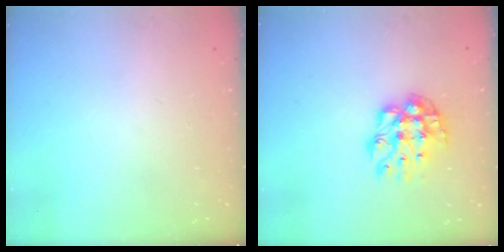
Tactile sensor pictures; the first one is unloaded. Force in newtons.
{"total": 9.4, "press": 9.4, "slide": 0.7}